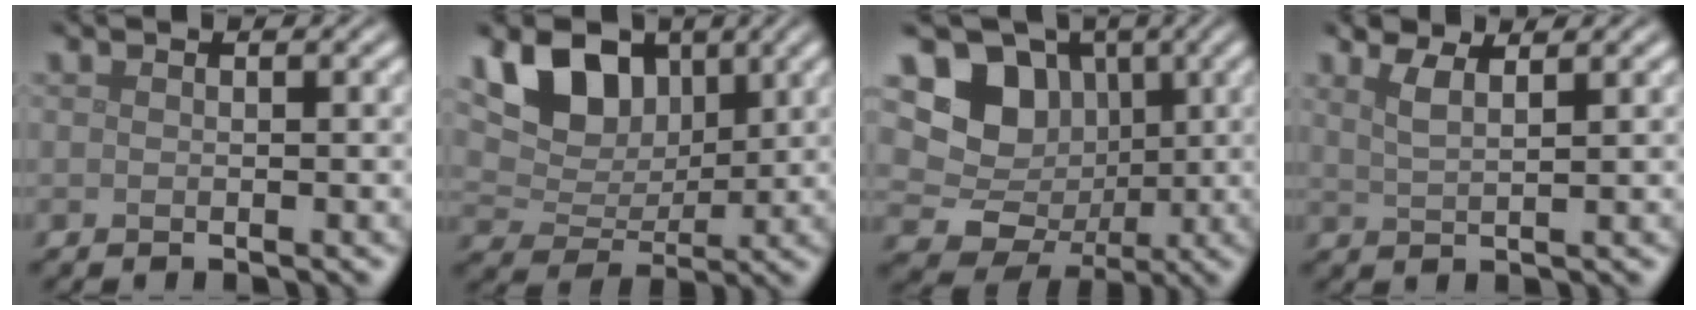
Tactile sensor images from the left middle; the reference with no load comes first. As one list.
[{"total": 6.9, "force": [3.2, 4.6, 4.1], "torque": [-0.082, -0.002, 0.043]}, {"total": 8.8, "force": [1.2, 8.0, 3.6], "torque": [-0.052, 0.002, 0.002]}, {"total": 2.4, "force": [1.6, 0.7, 1.6], "torque": [-0.028, 0.004, 0.025]}]